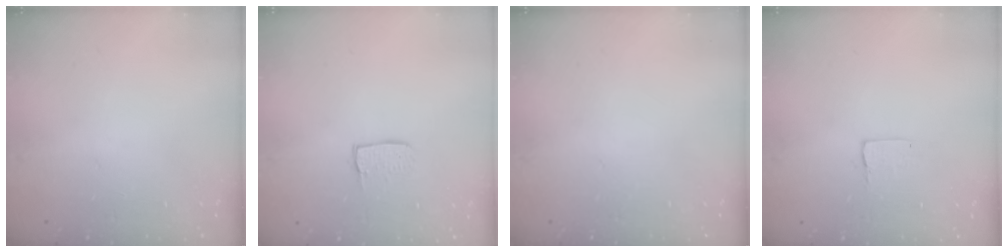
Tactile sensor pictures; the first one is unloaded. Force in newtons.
{"total": 6.2, "press": 6.2, "slide": 0.4}
{"total": 0.0}
{"total": 1.3, "press": 1.2, "slide": 0.1}